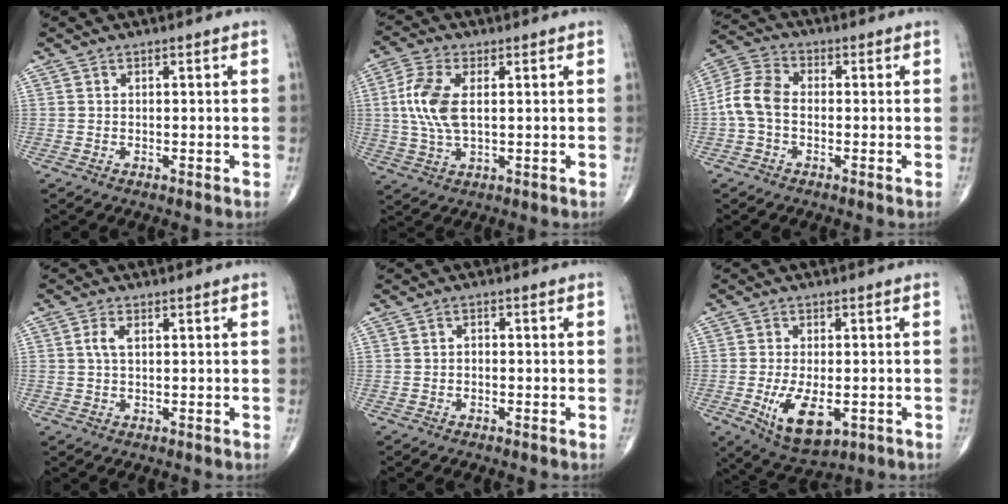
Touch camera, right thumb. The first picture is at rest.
{"total": 9.1, "force": [1.1, 4.5, 7.8], "torque": [-0.185, 0.002, 0.023]}
{"total": 7.4, "force": [-1.0, 4.9, 5.5], "torque": [-0.112, 0.022, -0.034]}
{"total": 2.6, "force": [0.6, 1.4, 2.1], "torque": [-0.049, 0.007, 0.012]}
{"total": 1.0, "force": [-0.5, 0.7, 0.6], "torque": [0.000, 0.006, -0.013]}
{"total": 10.2, "force": [-2.9, 5.1, 8.4], "torque": [-0.141, -0.010, -0.035]}